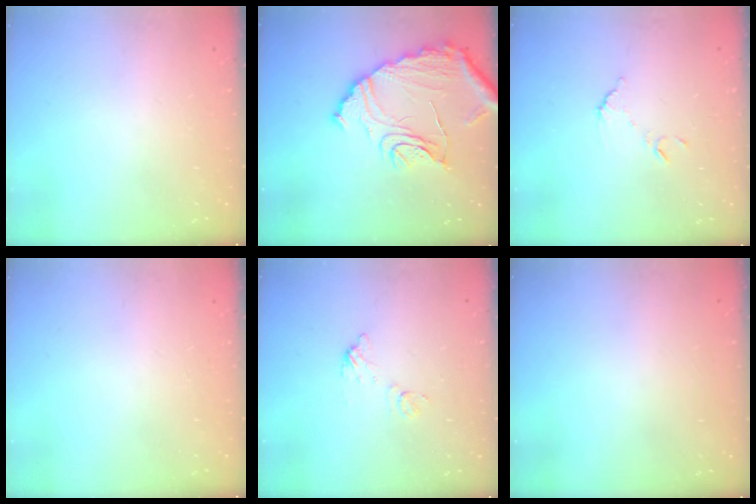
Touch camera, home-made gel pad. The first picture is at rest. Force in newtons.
{"total": 16.7, "press": 16.6, "slide": 1.3}
{"total": 6.8, "press": 6.8, "slide": 0.4}
{"total": 0.0}
{"total": 6.9, "press": 6.8, "slide": 0.5}
{"total": 3.0, "press": 3.0, "slide": 0.1}